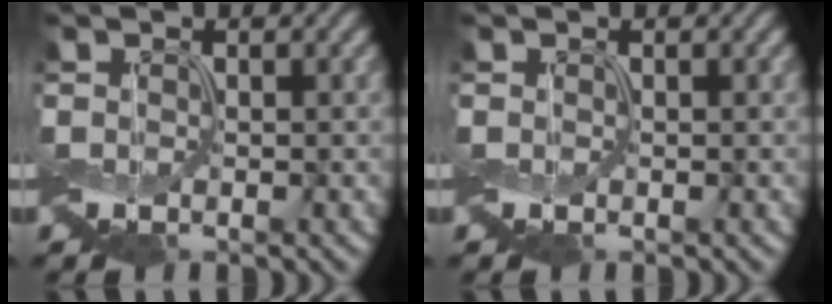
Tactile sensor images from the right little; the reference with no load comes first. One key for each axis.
{"total": 0.0}